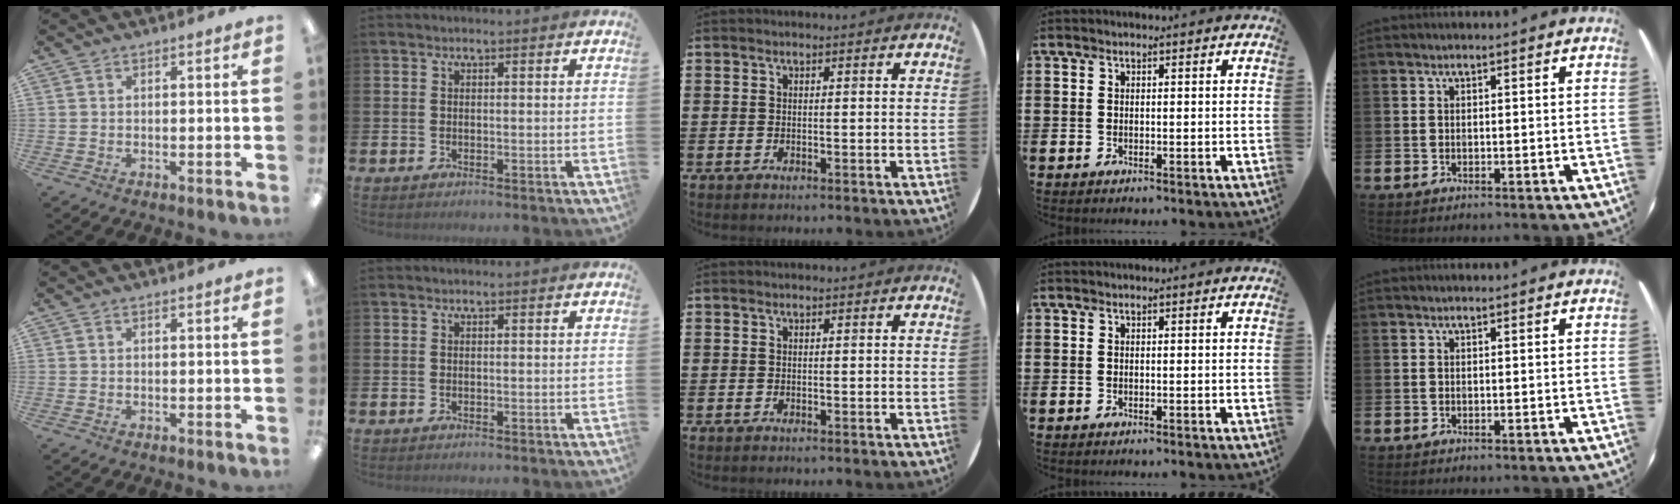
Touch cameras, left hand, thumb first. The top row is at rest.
{}